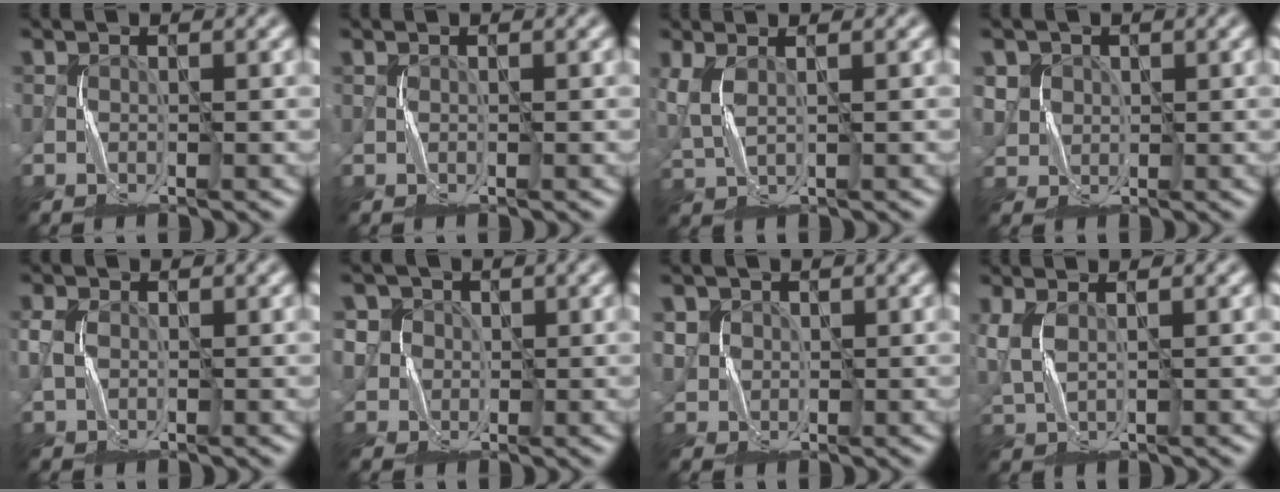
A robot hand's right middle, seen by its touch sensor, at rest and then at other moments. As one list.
[{"total": 0.0}, {"total": 2.7, "force": [1.1, 0.8, 2.3], "torque": [-0.074, 0.001, 0.028]}, {"total": 2.8, "force": [1.0, 2.5, 0.5], "torque": [-0.037, -0.005, 0.031]}, {"total": 1.6, "force": [0.0, 1.2, 1.0], "torque": [-0.034, 0.002, -0.002]}, {"total": 4.7, "force": [1.7, 4.2, 1.0], "torque": [-0.028, 0.014, 0.020]}, {"total": 2.2, "force": [0.7, 2.1, 0.4], "torque": [-0.033, -0.005, 0.021]}, {"total": 2.8, "force": [1.0, 1.1, 2.4], "torque": [-0.077, 0.001, 0.026]}]